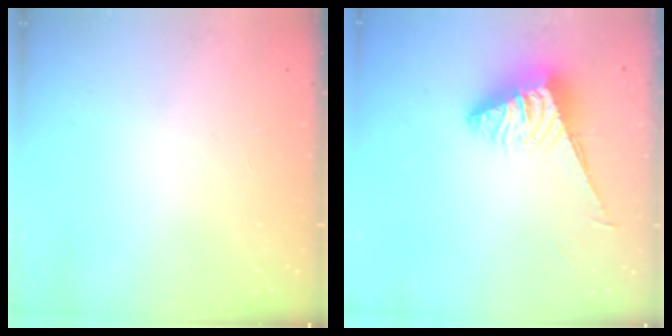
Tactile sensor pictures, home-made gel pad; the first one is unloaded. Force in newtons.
{"total": 4.2, "press": 4.2, "slide": 0.3}